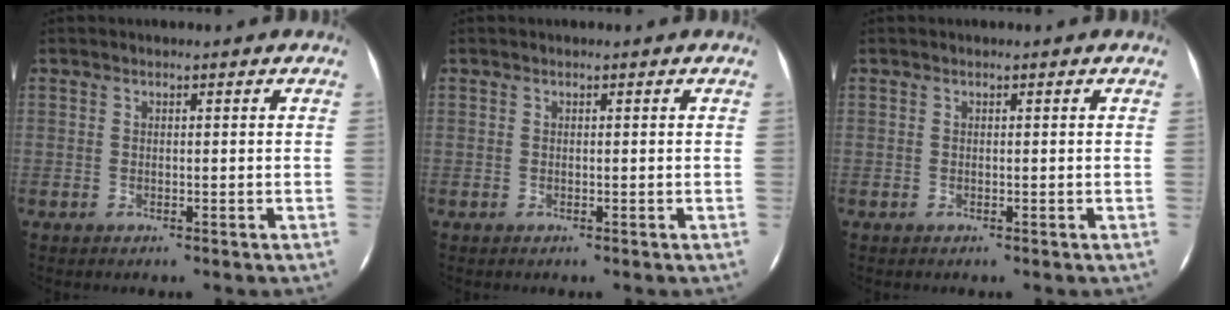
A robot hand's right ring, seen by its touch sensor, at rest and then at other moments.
{"total": 0.0}
{"total": 0.0}